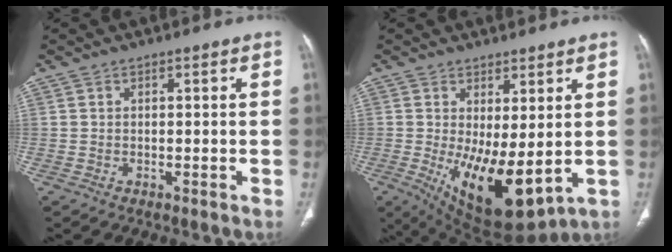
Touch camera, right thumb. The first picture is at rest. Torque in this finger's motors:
{"motor_torque": [2.14, 2.41, 0.16, -0.08, 0.47]}